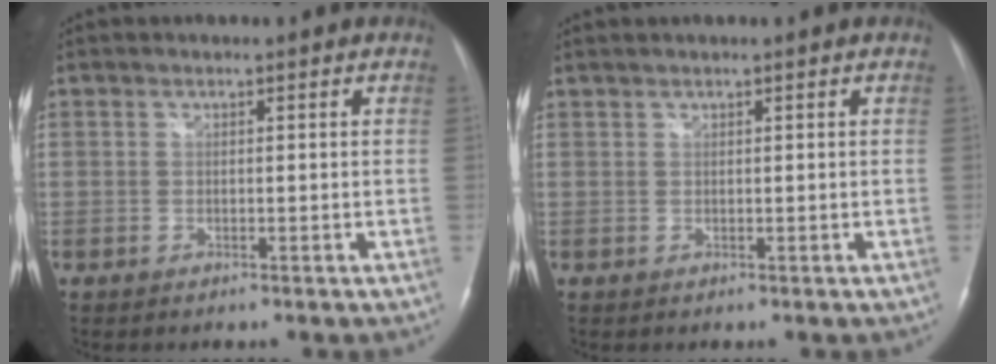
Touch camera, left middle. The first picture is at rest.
{"total": 0.6, "force": [0.5, -0.1, 0.2], "torque": [-0.007, 0.008, 0.016]}